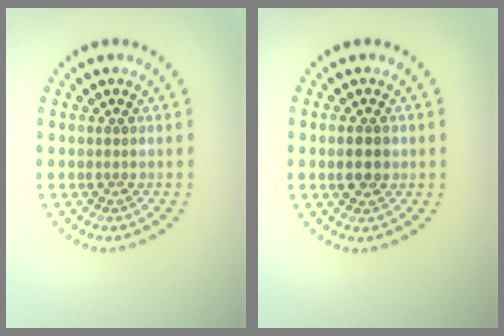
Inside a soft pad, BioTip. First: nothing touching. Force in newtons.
{"total": 2.5, "press": 2.5, "slide": 0.2}